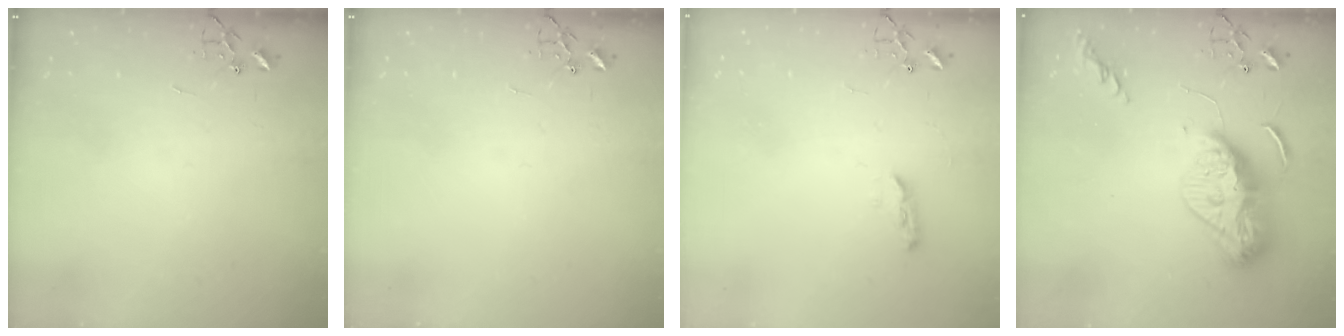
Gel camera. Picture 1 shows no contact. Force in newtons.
{"total": 0.0}
{"total": 5.3, "press": 5.2, "slide": 0.6}
{"total": 15.2, "press": 15.2, "slide": 1.3}